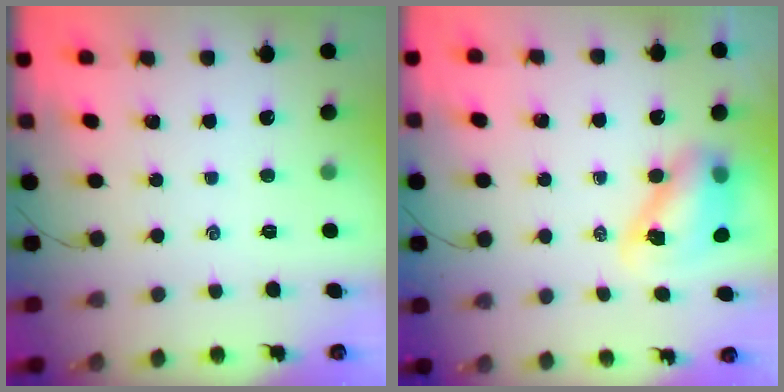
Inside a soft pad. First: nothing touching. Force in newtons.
{"total": 8.6, "press": 8.4, "slide": 2.1}